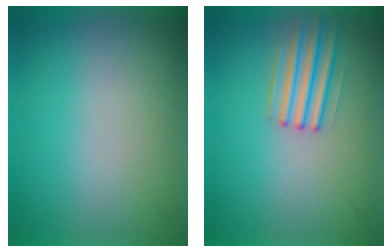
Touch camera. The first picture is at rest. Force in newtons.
{"total": 2.2}